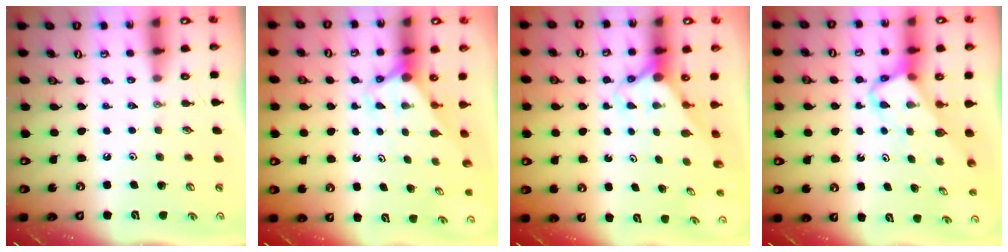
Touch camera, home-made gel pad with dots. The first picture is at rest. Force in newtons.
{"total": 2.8, "press": 2.8, "slide": 0.0}
{"total": 2.7, "press": 2.7, "slide": 0.2}
{"total": 3.8, "press": 3.8, "slide": 0.2}